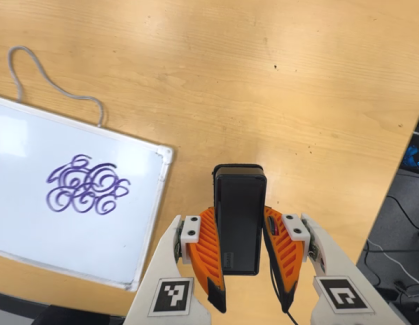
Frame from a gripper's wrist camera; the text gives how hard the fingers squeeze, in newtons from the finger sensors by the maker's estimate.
{"total": 6.7, "left": 4.3, "right": 9.0}